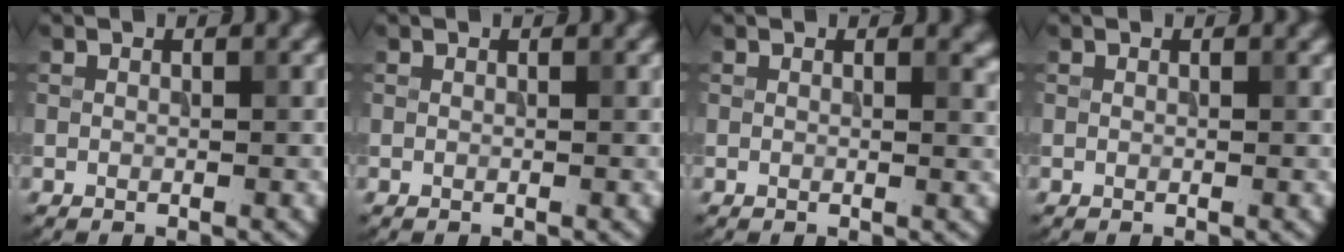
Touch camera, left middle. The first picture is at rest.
{"total": 0.0}
{"total": 1.0, "force": [0.8, 0.3, 0.5], "torque": [-0.006, -0.004, 0.015]}
{"total": 0.0}